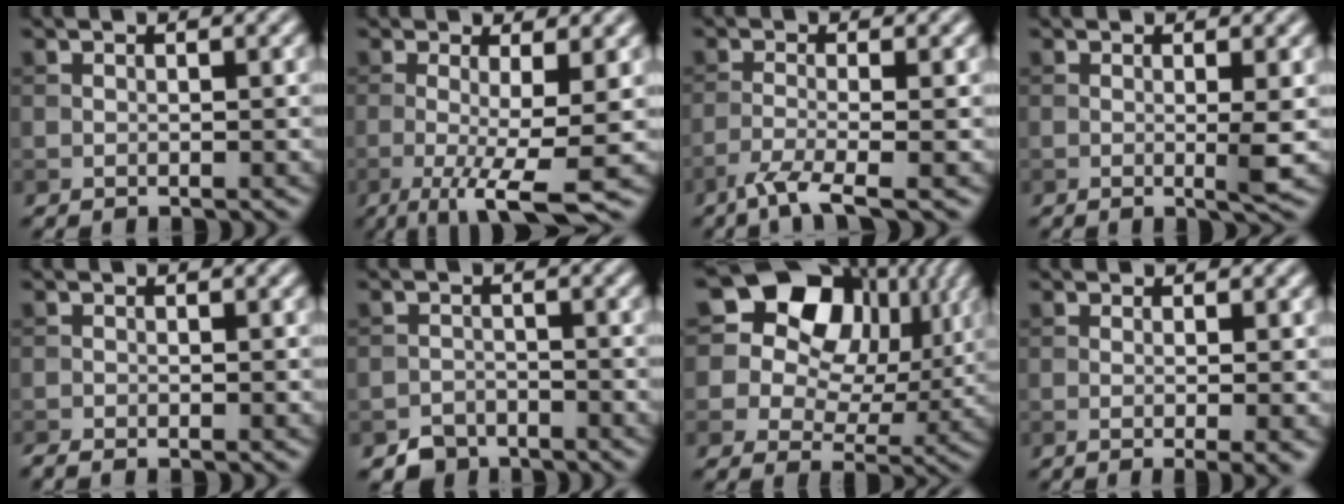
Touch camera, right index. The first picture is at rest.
{"total": 7.0, "force": [-1.6, 1.4, 6.7], "torque": [-0.101, -0.013, -0.026]}
{"total": 3.5, "force": [-2.2, 0.5, 2.6], "torque": [-0.049, -0.002, -0.058]}
{"total": 2.1, "force": [0.0, 0.2, 2.1], "torque": [-0.034, -0.005, -0.005]}
{"total": 1.0, "force": [-0.9, 0.1, 0.4], "torque": [-0.008, -0.006, -0.020]}
{"total": 2.3, "force": [-2.0, 1.2, 0.1], "torque": [0.007, 0.006, -0.039]}
{"total": 17.5, "force": [7.6, 13.3, 8.5], "torque": [-0.192, 0.070, 0.114]}
{"total": 3.3, "force": [-0.4, 0.7, 3.2], "torque": [-0.041, -0.002, -0.006]}